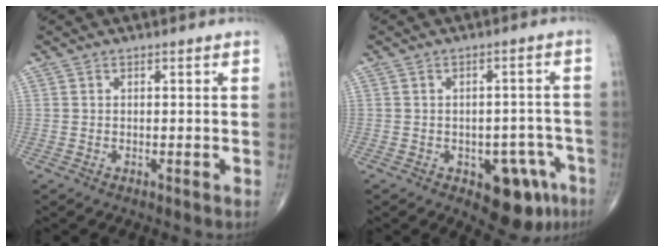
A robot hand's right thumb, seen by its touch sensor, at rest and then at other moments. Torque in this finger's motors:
{"motor_torque": [1.35, 1.06, 0.55, -0.76, 0.07]}